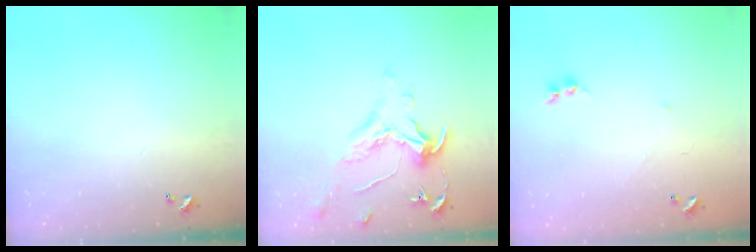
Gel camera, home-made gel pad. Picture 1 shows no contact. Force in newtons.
{"total": 1.6, "press": 1.4, "slide": 0.7}
{"total": 7.7, "press": 7.7, "slide": 0.5}